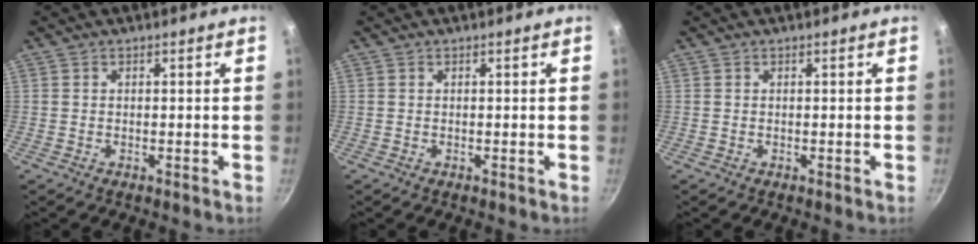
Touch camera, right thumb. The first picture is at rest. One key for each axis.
{"total": 0.0}
{"total": 0.0}